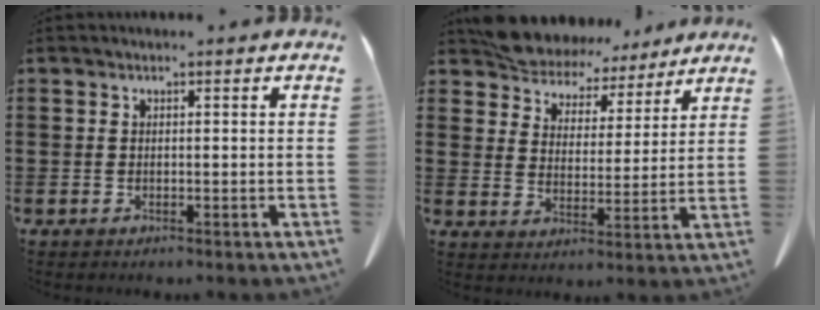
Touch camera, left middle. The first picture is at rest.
{"total": 7.3, "force": [7.0, 2.0, 0.7], "torque": [-0.053, -0.039, 0.130]}